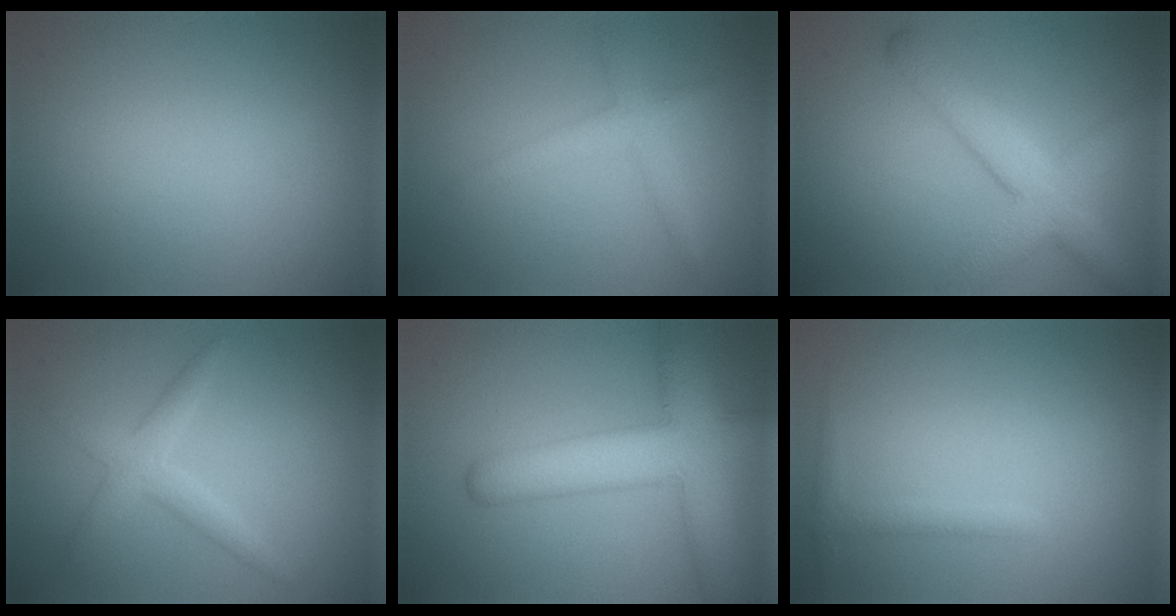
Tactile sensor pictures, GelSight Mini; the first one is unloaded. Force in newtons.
{"total": 2.4, "press": 2.4, "slide": 0.3}
{"total": 5.6, "press": 5.6, "slide": 0.3}
{"total": 1.7, "press": 1.7, "slide": 0.2}
{"total": 9.0, "press": 9.0, "slide": 0.3}
{"total": 1.3, "press": 1.3, "slide": 0.1}